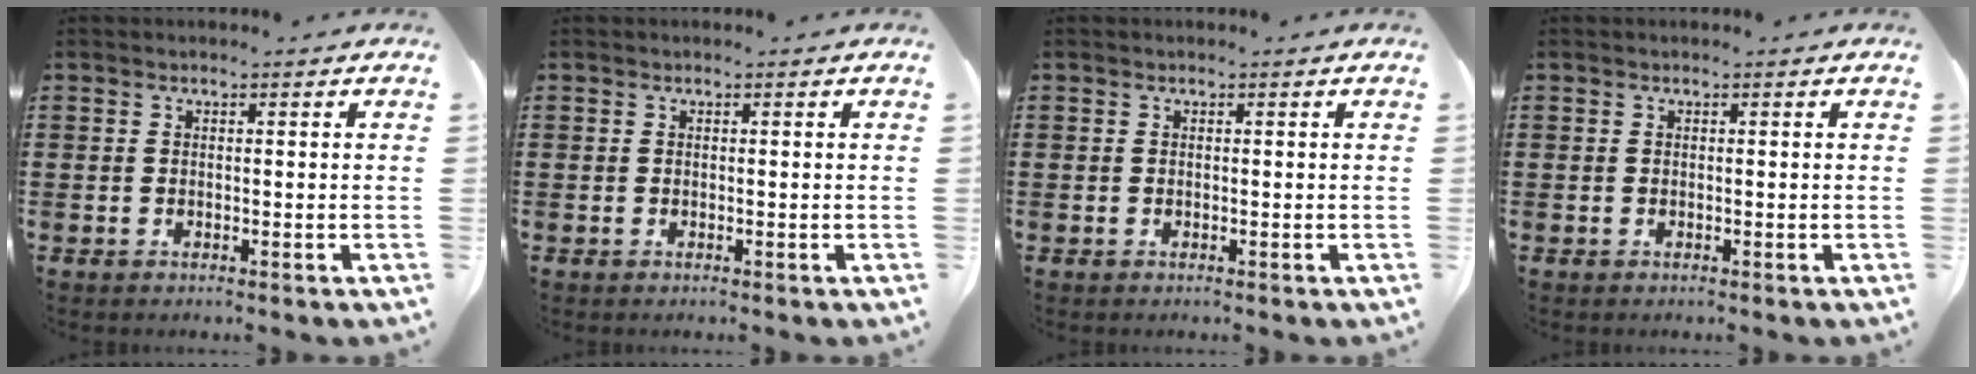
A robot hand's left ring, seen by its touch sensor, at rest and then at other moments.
{"total": 0.0}
{"total": 0.0}
{"total": 0.0}